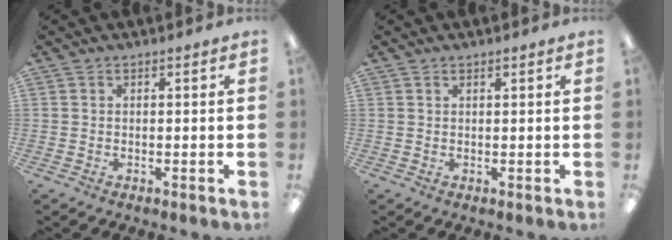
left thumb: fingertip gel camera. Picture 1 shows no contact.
{"total": 0.7, "force": [0.6, 0.2, 0.2], "torque": [-0.005, 0.000, 0.012]}